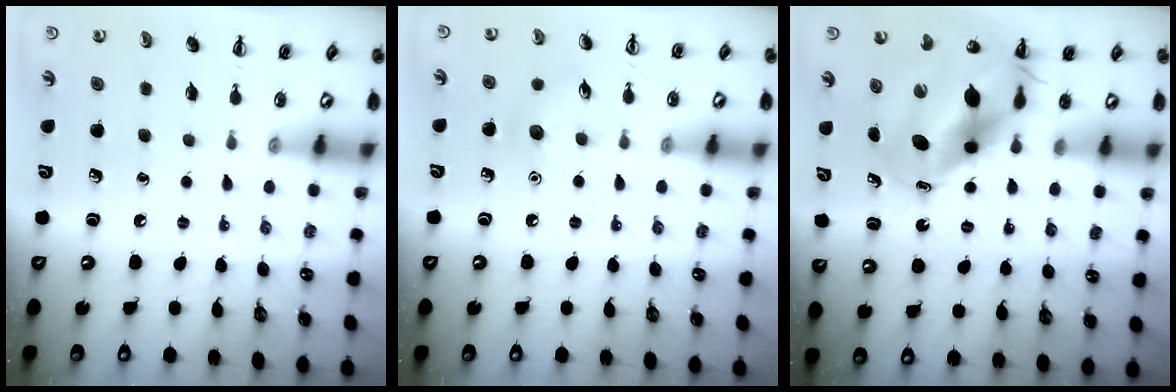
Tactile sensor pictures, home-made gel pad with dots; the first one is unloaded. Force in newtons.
{"total": 6.5, "press": 6.3, "slide": 1.6}
{"total": 9.5, "press": 9.1, "slide": 2.4}